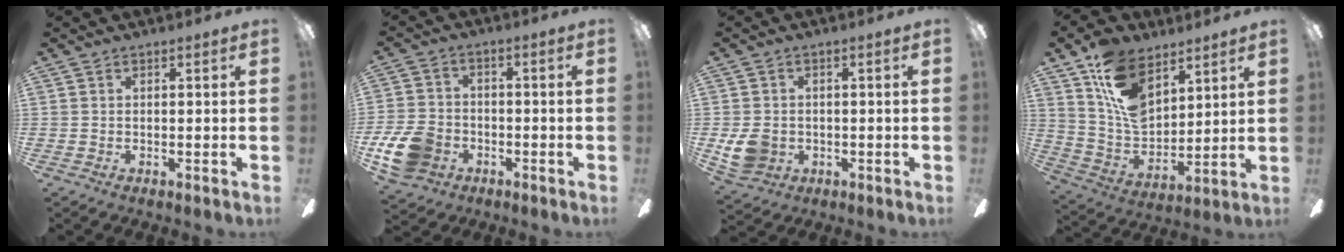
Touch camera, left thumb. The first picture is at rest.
{"total": 11.2, "force": [-4.7, 8.5, 5.7], "torque": [-0.128, 0.032, -0.086]}
{"total": 6.7, "force": [-0.8, 5.8, 3.3], "torque": [-0.072, 0.013, -0.010]}
{"total": 15.6, "force": [8.5, 9.7, 8.8], "torque": [-0.165, -0.035, 0.165]}